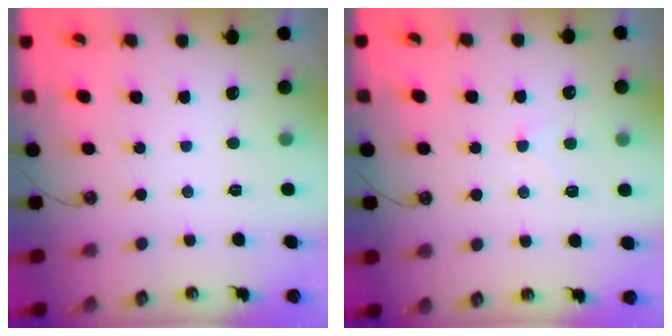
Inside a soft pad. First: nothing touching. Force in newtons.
{"total": 1.1, "press": 1.0, "slide": 0.5}